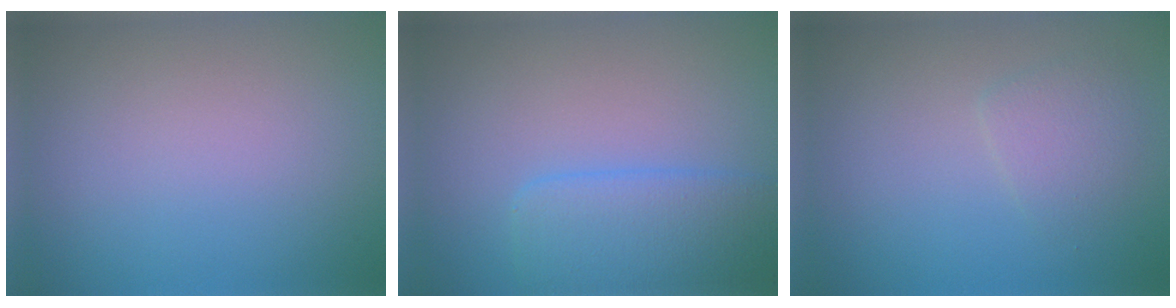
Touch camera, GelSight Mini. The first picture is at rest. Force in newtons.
{"total": 4.8, "press": 4.8, "slide": 0.2}
{"total": 1.8, "press": 1.8, "slide": 0.1}